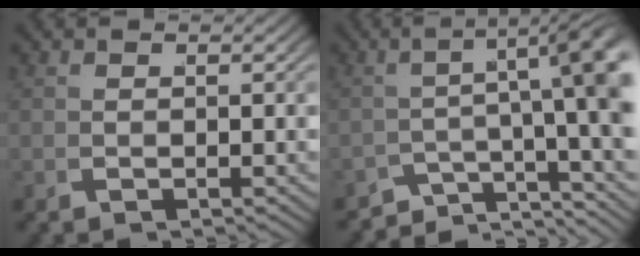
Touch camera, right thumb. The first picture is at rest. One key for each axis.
{"total": 7.6, "fx": -2.4, "fy": 2.9, "fz": 6.6, "tx": -0.091, "ty": -0.014, "tz": -0.036}